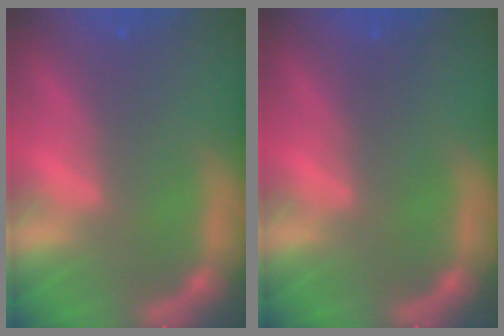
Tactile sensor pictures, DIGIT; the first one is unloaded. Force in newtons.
{"total": 0.0}